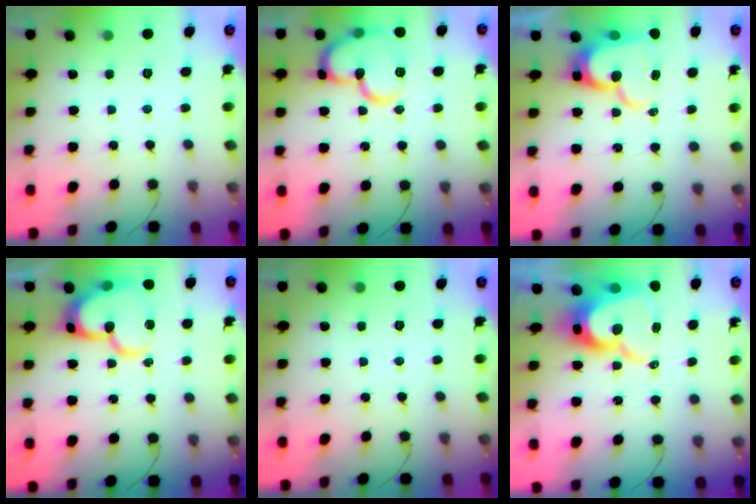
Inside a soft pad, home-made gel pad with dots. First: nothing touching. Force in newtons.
{"total": 17.2, "press": 17.1, "slide": 2.0}
{"total": 15.6, "press": 15.5, "slide": 1.8}
{"total": 17.8, "press": 17.7, "slide": 1.8}
{"total": 0.0}
{"total": 15.4, "press": 15.3, "slide": 1.3}